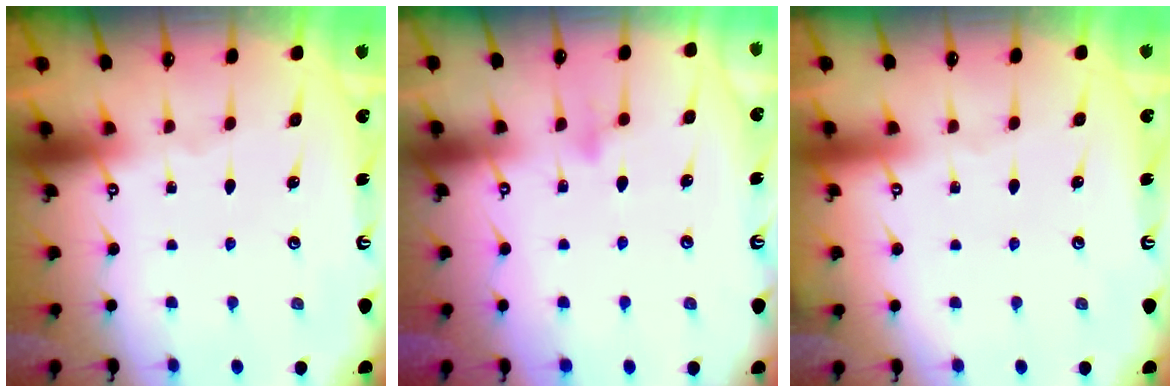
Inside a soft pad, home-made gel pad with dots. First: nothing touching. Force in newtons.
{"total": 8.3, "press": 8.3, "slide": 0.6}
{"total": 3.9, "press": 3.9, "slide": 0.1}